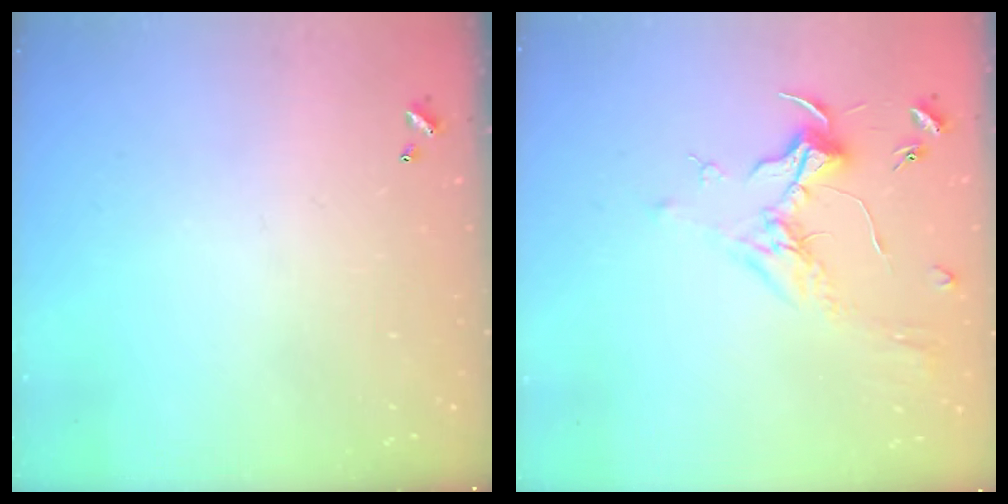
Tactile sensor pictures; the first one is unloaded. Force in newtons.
{"total": 1.8, "press": 1.6, "slide": 0.7}